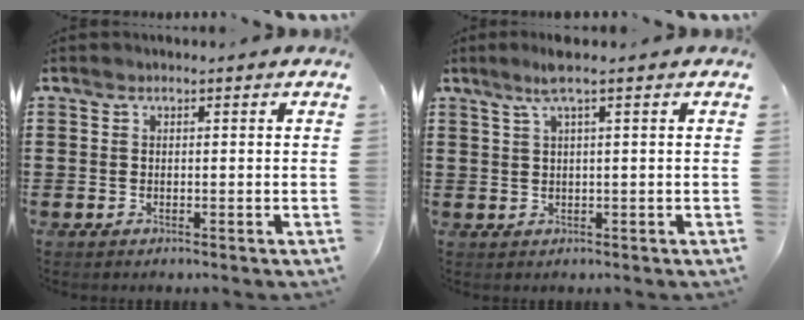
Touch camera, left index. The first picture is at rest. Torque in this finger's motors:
{"motor_torque": [0.39, -0.40, 0.22, 0.08]}